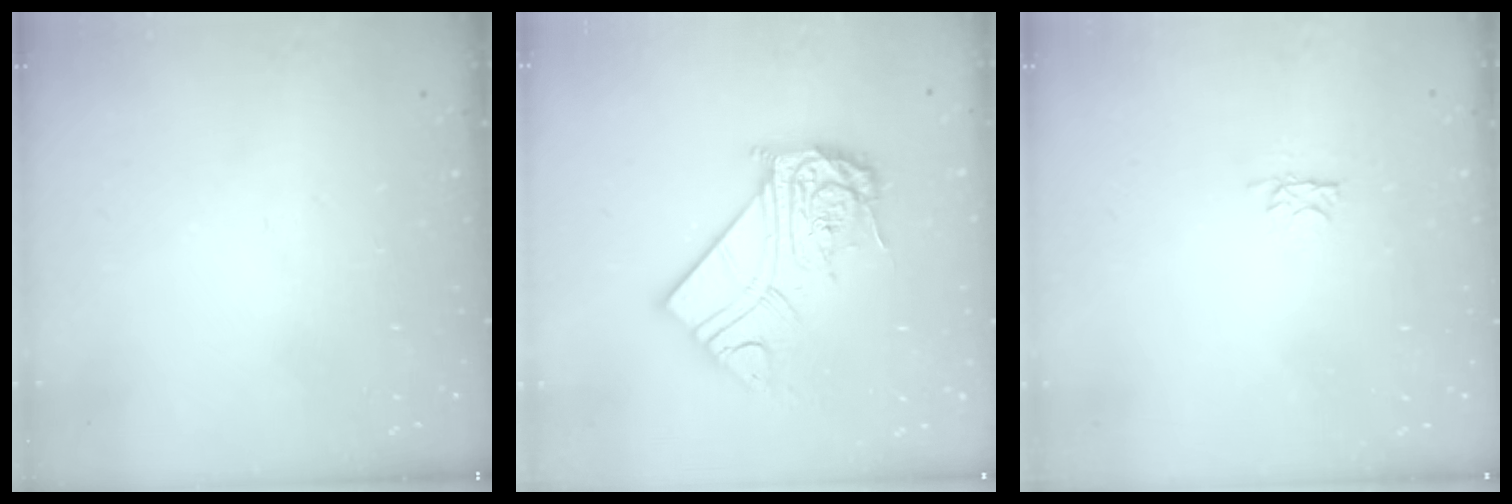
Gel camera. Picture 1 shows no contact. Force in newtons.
{"total": 17.4, "press": 17.3, "slide": 1.7}
{"total": 2.8, "press": 2.7, "slide": 0.4}